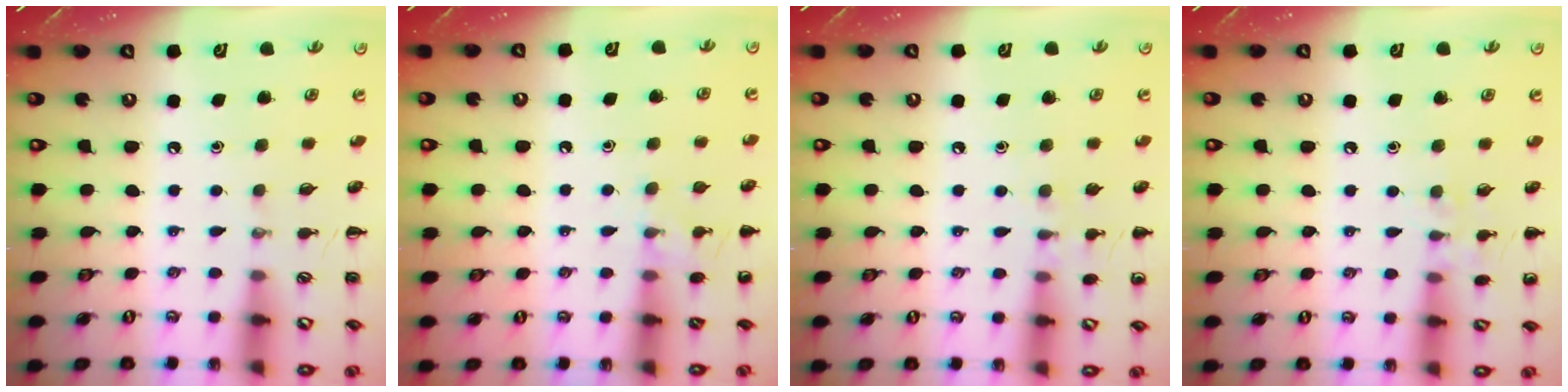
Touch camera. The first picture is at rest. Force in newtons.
{"total": 8.0, "press": 7.7, "slide": 2.1}
{"total": 5.9, "press": 5.7, "slide": 1.4}
{"total": 6.7, "press": 6.4, "slide": 2.0}